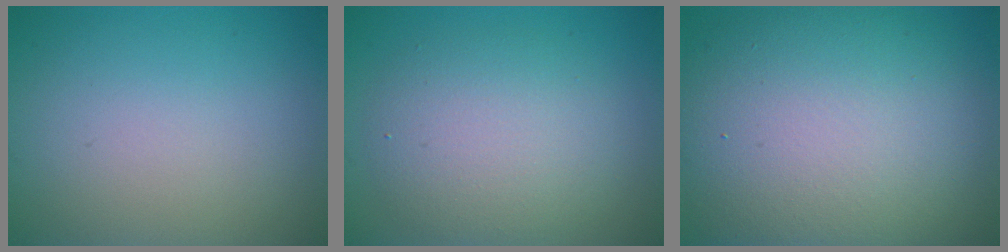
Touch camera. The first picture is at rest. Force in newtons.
{"total": 5.1, "press": 5.1, "slide": 0.6}
{"total": 14.4, "press": 14.4, "slide": 0.7}